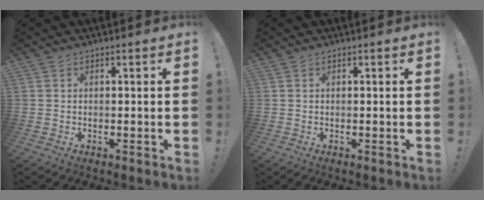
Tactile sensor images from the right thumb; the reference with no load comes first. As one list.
[{"total": 0.0}]